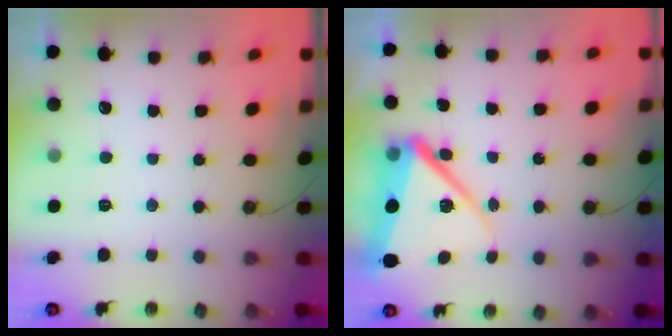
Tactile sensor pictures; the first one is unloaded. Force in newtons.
{"total": 13.6, "press": 13.2, "slide": 3.4}